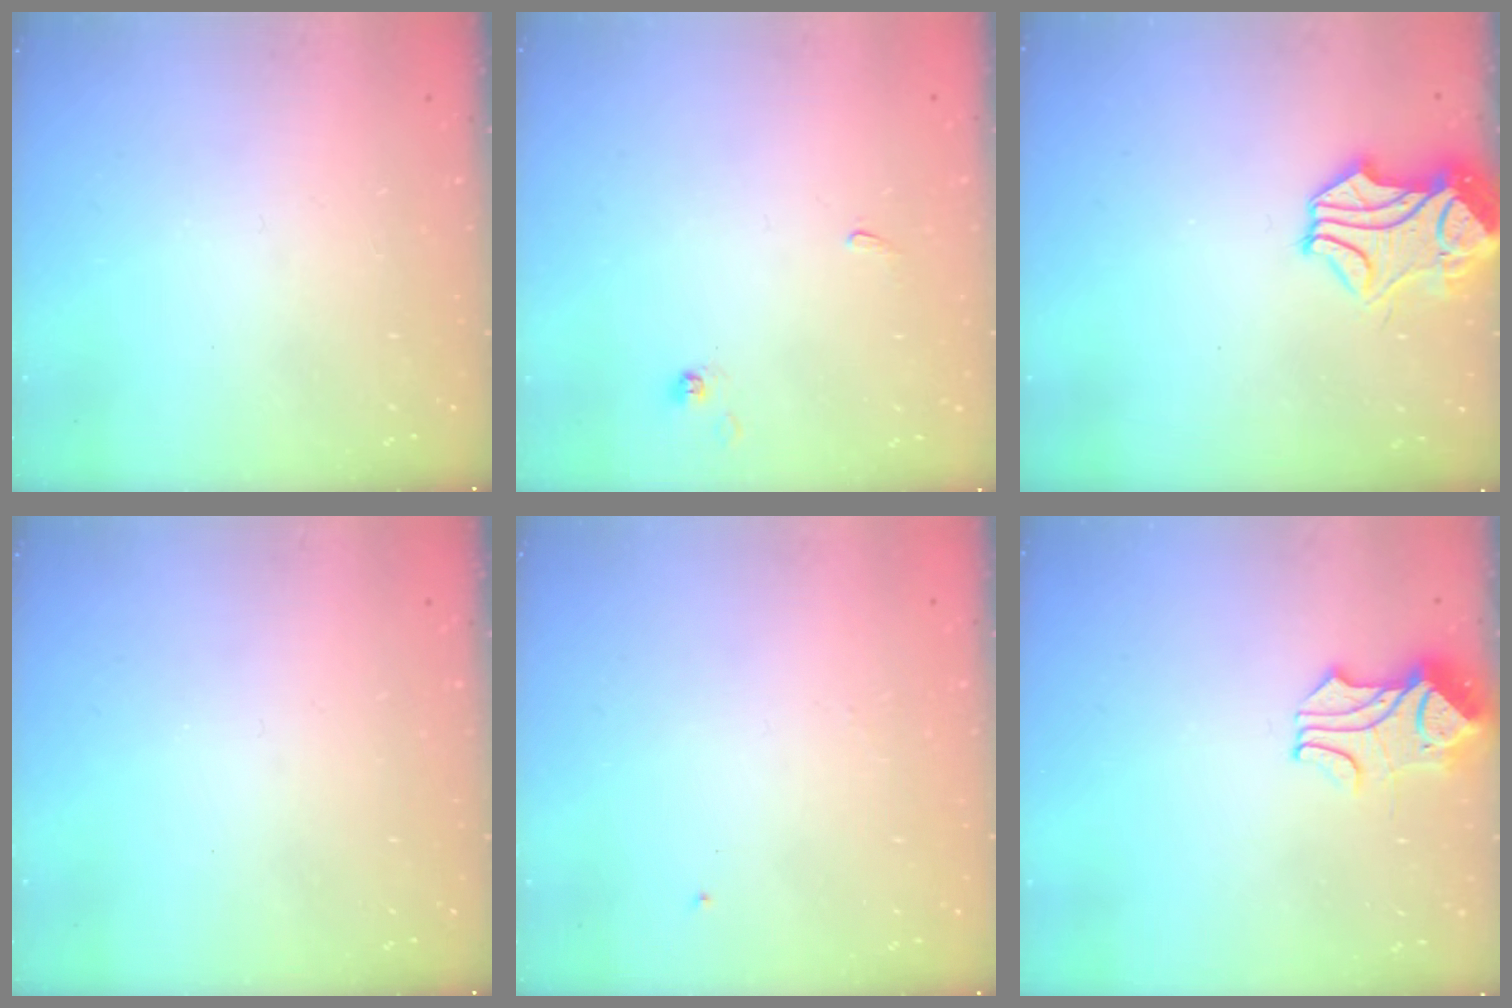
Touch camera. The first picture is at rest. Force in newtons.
{"total": 0.7, "press": 0.6, "slide": 0.3}
{"total": 1.9, "press": 1.2, "slide": 1.5}
{"total": 0.0}
{"total": 0.0}
{"total": 1.7, "press": 1.4, "slide": 1.0}